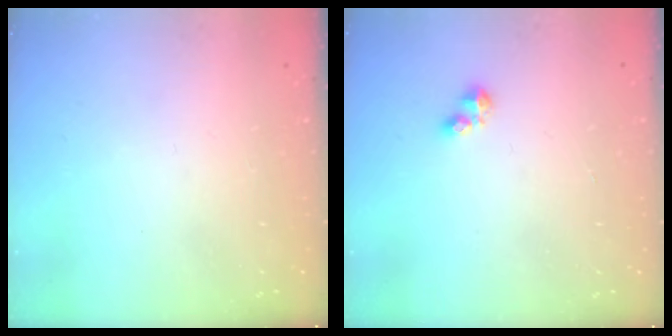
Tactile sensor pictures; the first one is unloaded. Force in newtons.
{"total": 2.8, "press": 2.8, "slide": 0.4}